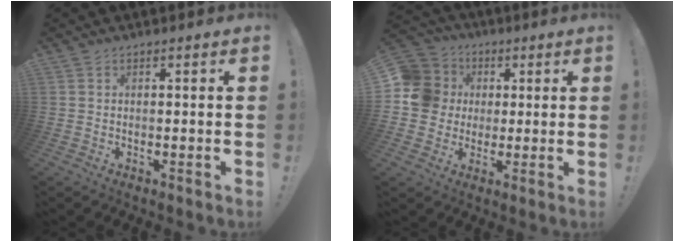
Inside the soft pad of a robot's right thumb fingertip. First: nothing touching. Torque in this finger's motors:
{"motor_torque": [-0.01, 0.12, -0.04, 0.06, -0.01]}